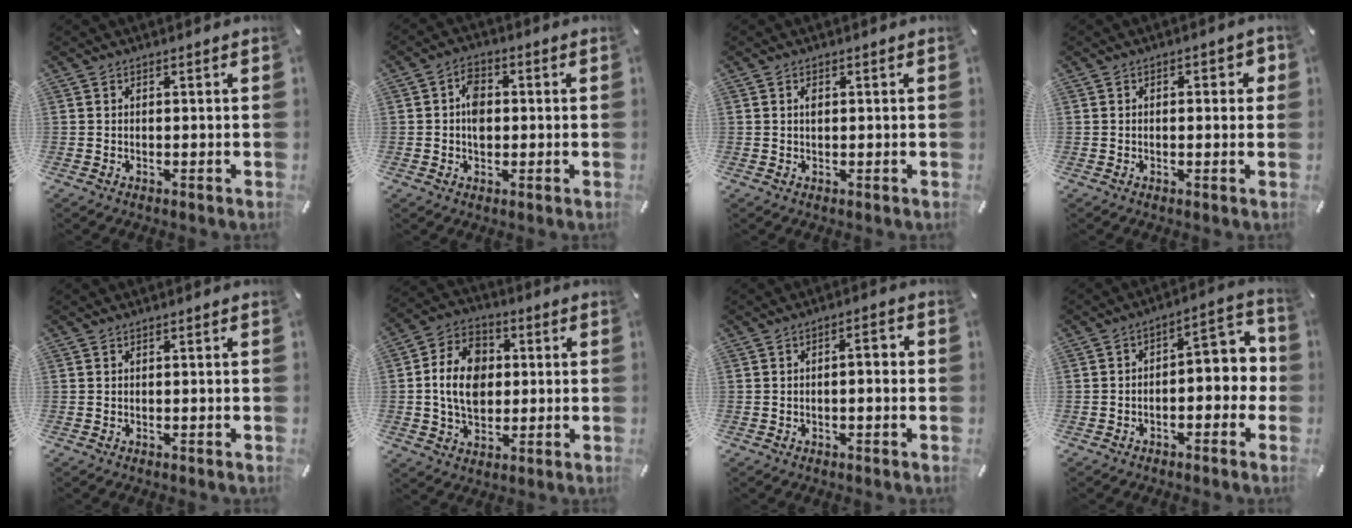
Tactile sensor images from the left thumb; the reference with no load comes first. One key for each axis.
{"total": 5.5, "fx": 0.2, "fy": 4.0, "fz": 3.7, "tx": -0.046, "ty": 0.001, "tz": -0.001}
{"total": 1.3, "fx": 0.3, "fy": 0.6, "fz": 1.1, "tx": -0.023, "ty": 0.003, "tz": 0.005}
{"total": 2.6, "fx": -0.1, "fy": 1.3, "fz": 2.3, "tx": -0.026, "ty": 0.003, "tz": -0.008}
{"total": 0.0}
{"total": 12.1, "fx": 0.3, "fy": 9.5, "fz": 7.4, "tx": -0.149, "ty": 0.014, "tz": 0.004}
{"total": 3.4, "fx": -0.8, "fy": 1.3, "fz": 3.0, "tx": -0.054, "ty": 0.013, "tz": -0.019}
{"total": 7.0, "fx": -1.0, "fy": 4.1, "fz": 5.6, "tx": -0.067, "ty": -0.010, "tz": -0.024}